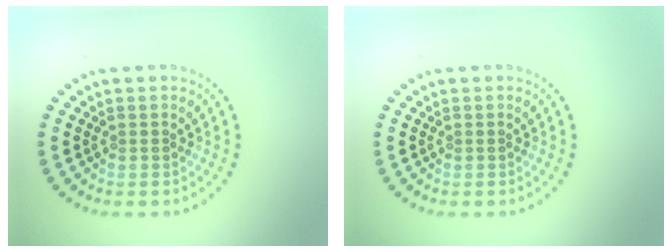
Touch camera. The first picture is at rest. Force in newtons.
{"total": 0.0}